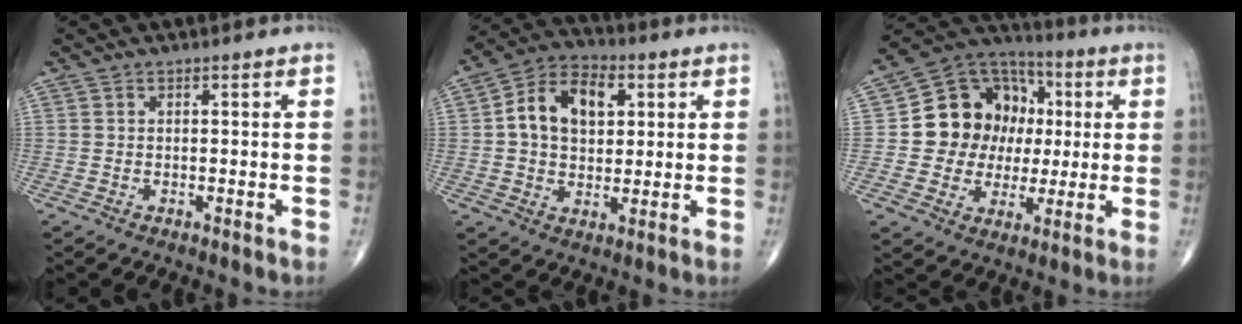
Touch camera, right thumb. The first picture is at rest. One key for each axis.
{"total": 12.9, "fx": 3.0, "fy": 8.8, "fz": 8.9, "tx": -0.124, "ty": 0.010, "tz": 0.044}
{"total": 16.8, "fx": 1.6, "fy": 14.4, "fz": 8.6, "tx": -0.092, "ty": 0.027, "tz": 0.032}